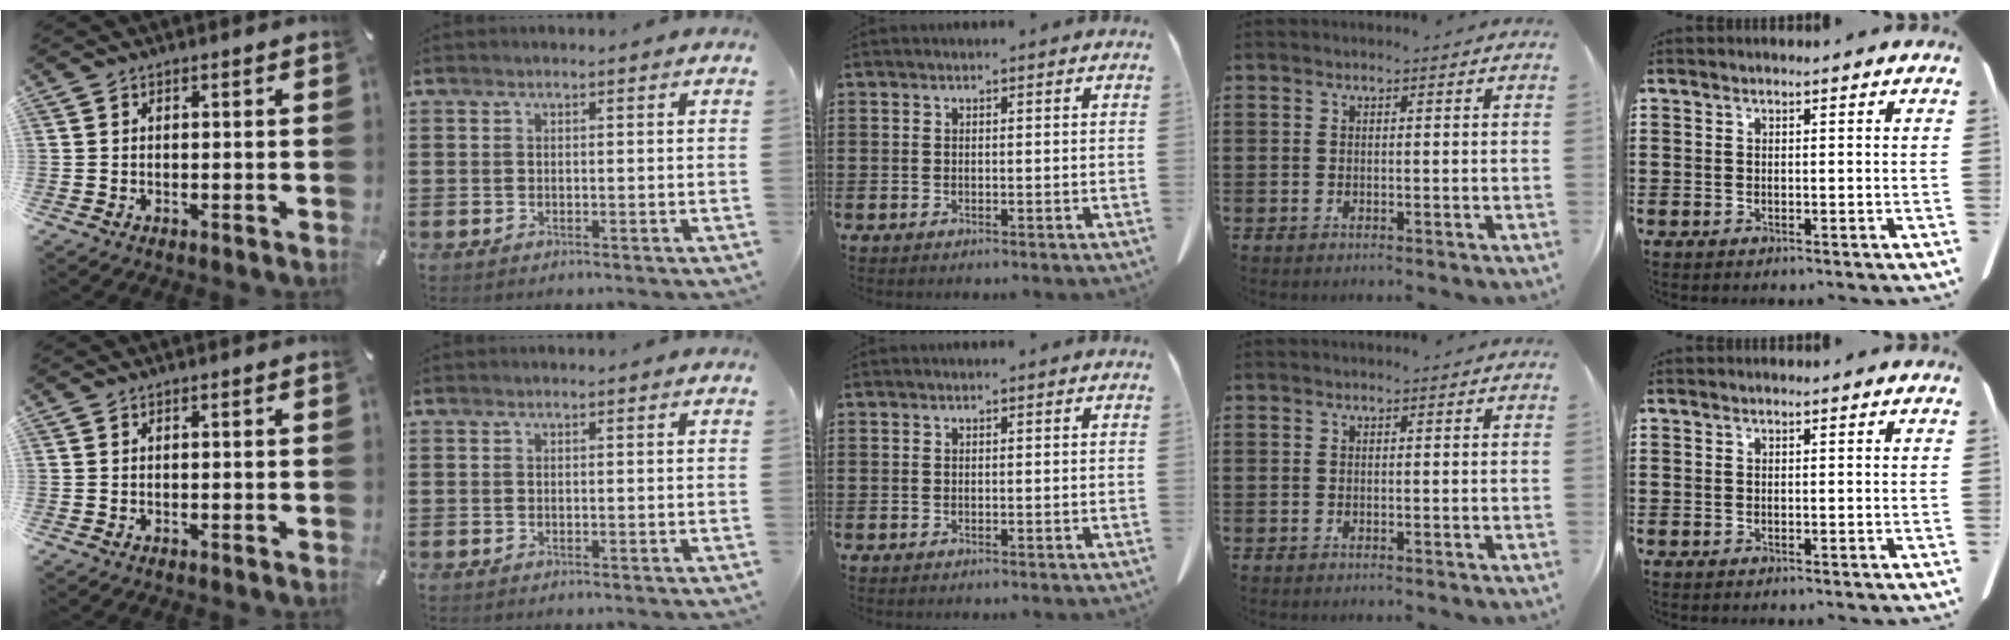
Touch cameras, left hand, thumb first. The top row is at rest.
{}